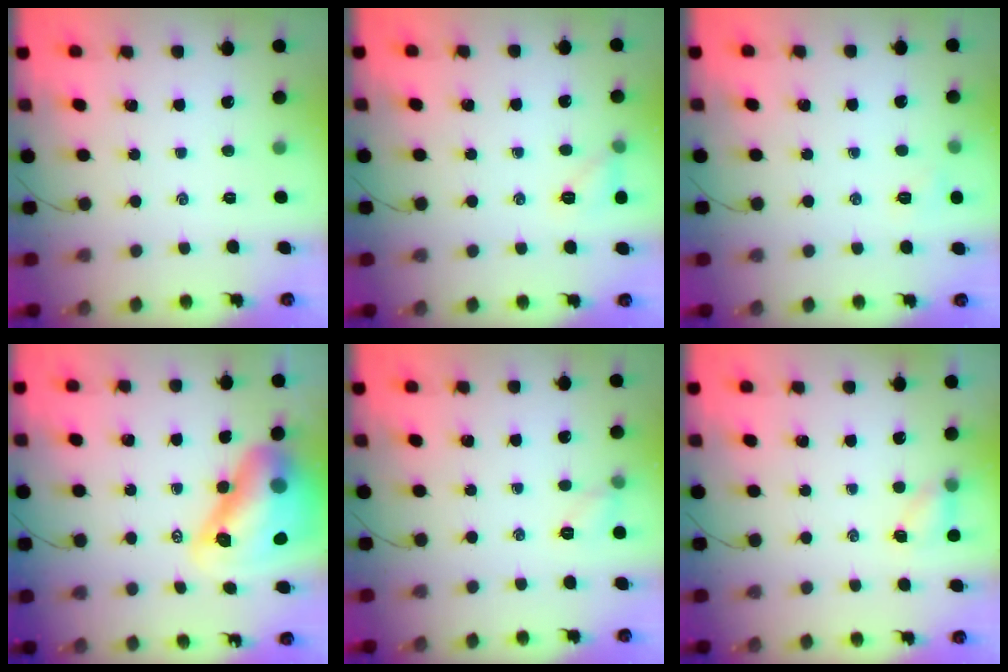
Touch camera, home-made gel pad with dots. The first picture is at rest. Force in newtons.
{"total": 7.2, "press": 7.0, "slide": 1.9}
{"total": 5.5, "press": 5.4, "slide": 1.2}
{"total": 15.9, "press": 15.3, "slide": 4.5}
{"total": 5.7, "press": 5.5, "slide": 1.5}
{"total": 4.6, "press": 4.4, "slide": 1.3}